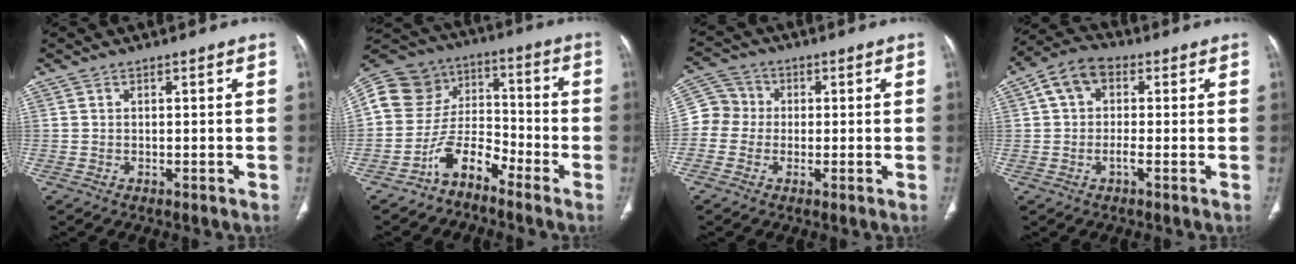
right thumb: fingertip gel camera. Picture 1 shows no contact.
{"total": 12.2, "force": [-7.2, 8.4, 5.1], "torque": [-0.068, 0.092, -0.146]}
{"total": 6.5, "force": [-0.6, 6.1, 2.1], "torque": [-0.017, 0.020, -0.025]}
{"total": 7.1, "force": [1.0, 4.3, 5.6], "torque": [-0.098, 0.022, 0.007]}